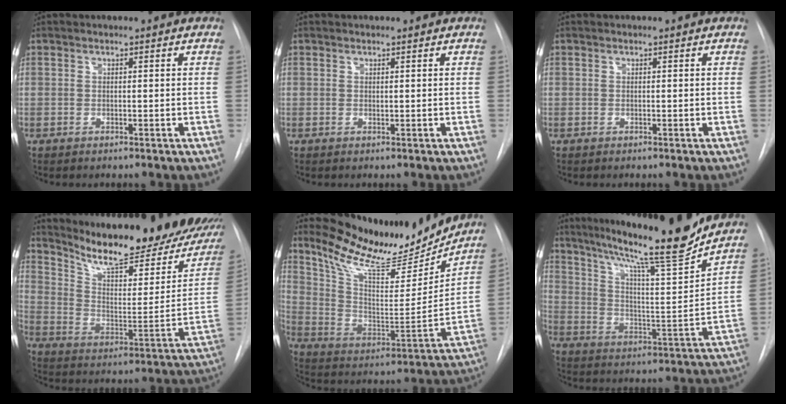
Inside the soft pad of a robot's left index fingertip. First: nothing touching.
{"total": 0.0}
{"total": 0.0}
{"total": 26.1, "force": [21.2, 6.1, 14.1], "torque": [-0.206, -0.056, 0.283]}
{"total": 19.4, "force": [17.6, 3.7, 7.2], "torque": [-0.132, -0.043, 0.282]}
{"total": 20.6, "force": [17.2, 0.2, 11.3], "torque": [-0.185, -0.026, 0.264]}